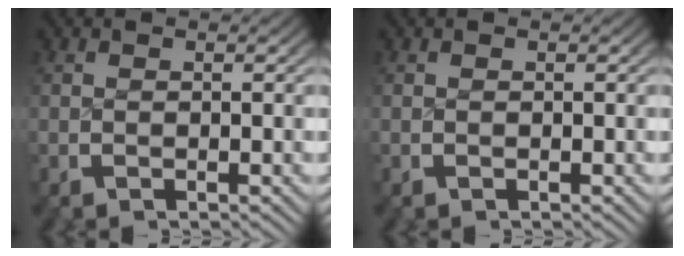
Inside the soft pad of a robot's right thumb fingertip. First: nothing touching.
{"total": 0.0}